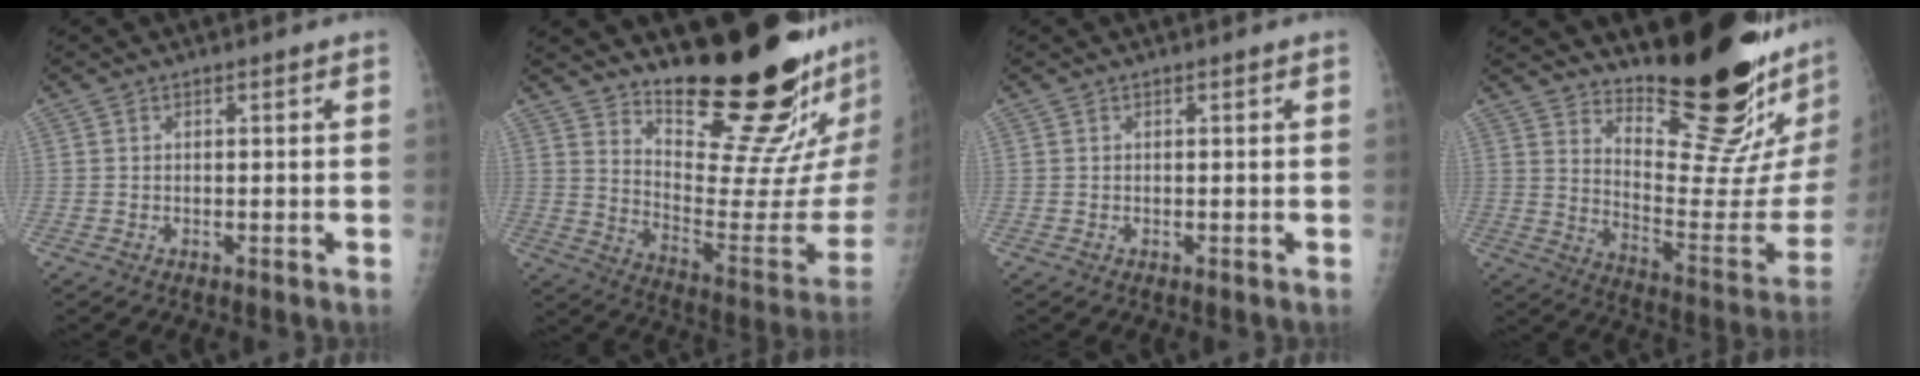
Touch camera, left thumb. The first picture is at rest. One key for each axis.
{"total": 23.8, "fx": 18.2, "fy": 4.5, "fz": 14.7, "tx": -0.188, "ty": -0.162, "tz": 0.274}
{"total": 0.0}
{"total": 24.8, "fx": 18.8, "fy": 4.4, "fz": 15.5, "tx": -0.204, "ty": -0.164, "tz": 0.274}